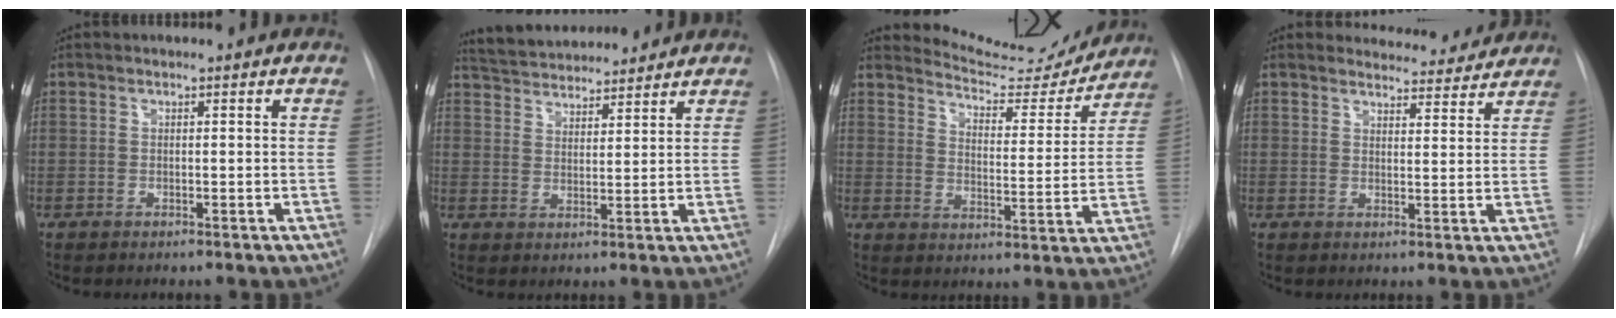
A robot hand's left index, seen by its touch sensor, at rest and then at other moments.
{"total": 12.1, "force": [11.4, 2.4, 3.3], "torque": [-0.054, 0.027, 0.179]}
{"total": 12.7, "force": [12.6, 1.7, 0.9], "torque": [-0.008, -0.031, 0.164]}
{"total": 7.2, "force": [7.0, 1.7, 0.1], "torque": [0.012, -0.006, 0.074]}